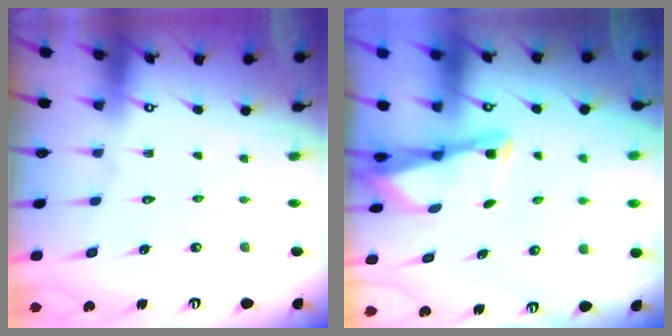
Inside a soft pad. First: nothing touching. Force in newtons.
{"total": 2.9, "press": 2.9, "slide": 0.3}